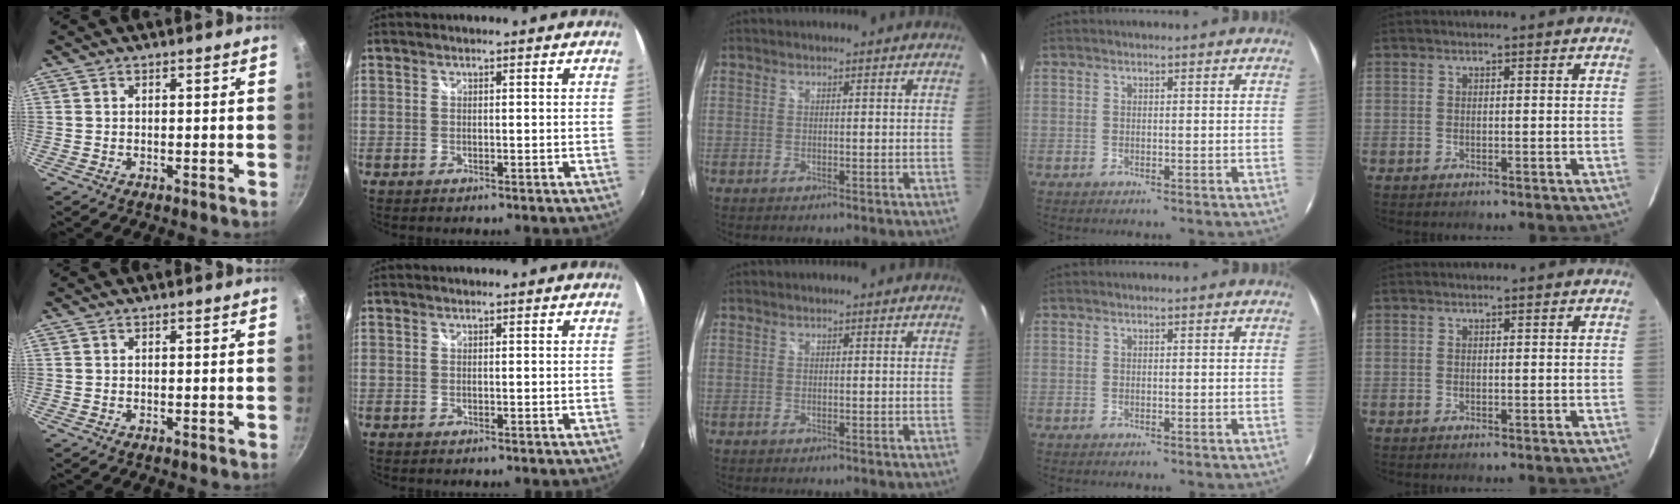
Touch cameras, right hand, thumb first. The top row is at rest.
{}